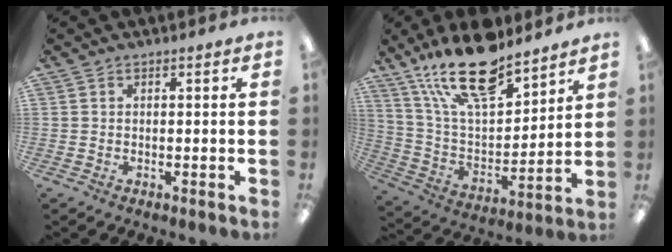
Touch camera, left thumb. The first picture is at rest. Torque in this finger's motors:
{"motor_torque": [0.94, -0.26, 1.64, -1.12, 0.36]}